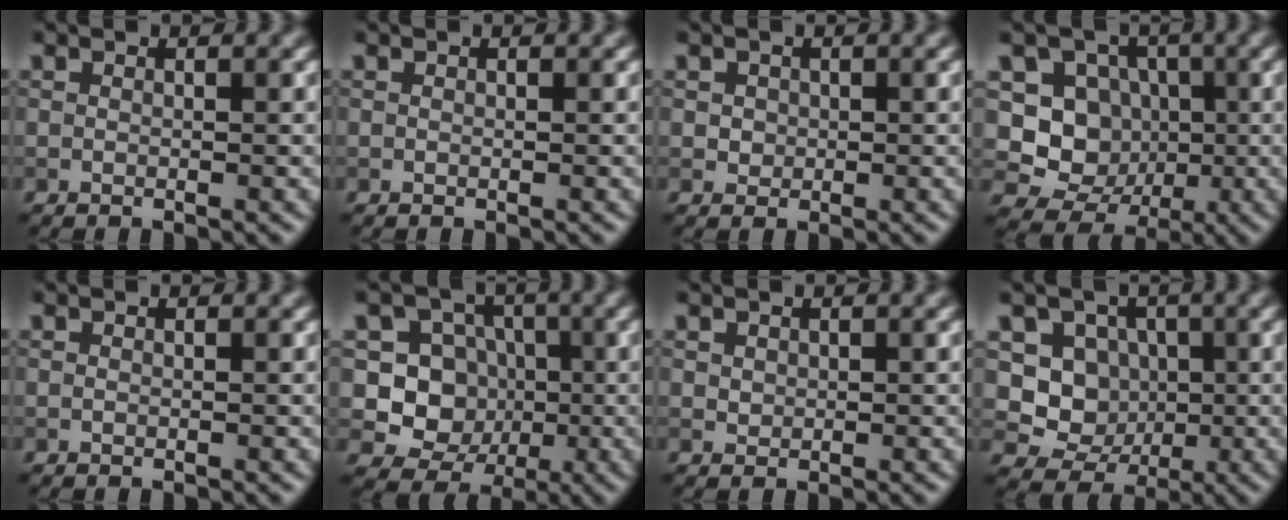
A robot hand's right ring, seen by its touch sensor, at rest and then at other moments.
{"total": 0.0}
{"total": 1.0, "force": [0.1, 1.0, 0.3], "torque": [0.001, -0.004, 0.005]}
{"total": 6.8, "force": [-0.5, 6.1, 2.9], "torque": [-0.033, -0.010, -0.024]}
{"total": 0.0}
{"total": 7.0, "force": [-0.3, 6.5, 2.7], "torque": [-0.024, -0.002, -0.028]}
{"total": 0.7, "force": [0.3, 0.6, 0.2], "torque": [-0.002, -0.003, 0.009]}
{"total": 5.4, "force": [0.0, 4.9, 2.3], "torque": [-0.028, -0.012, -0.007]}